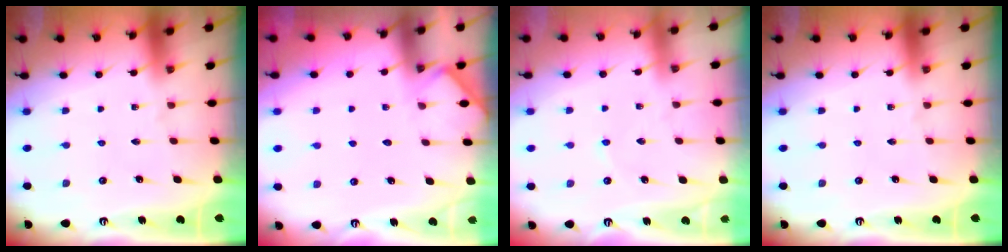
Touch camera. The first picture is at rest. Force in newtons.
{"total": 3.5, "press": 3.4, "slide": 0.4}
{"total": 1.2, "press": 1.2, "slide": 0.2}
{"total": 0.0}